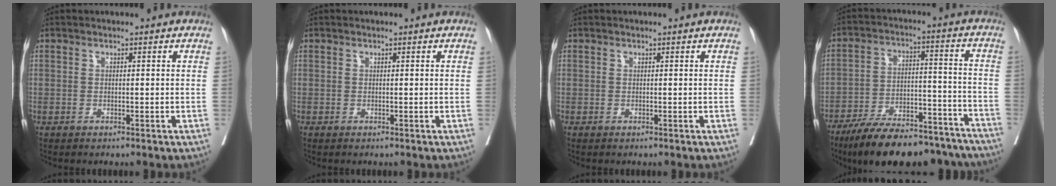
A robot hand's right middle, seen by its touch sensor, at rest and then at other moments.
{"total": 0.0}
{"total": 0.0}
{"total": 21.8, "force": [-18.4, 6.1, 9.9], "torque": [-0.133, 0.017, -0.275]}